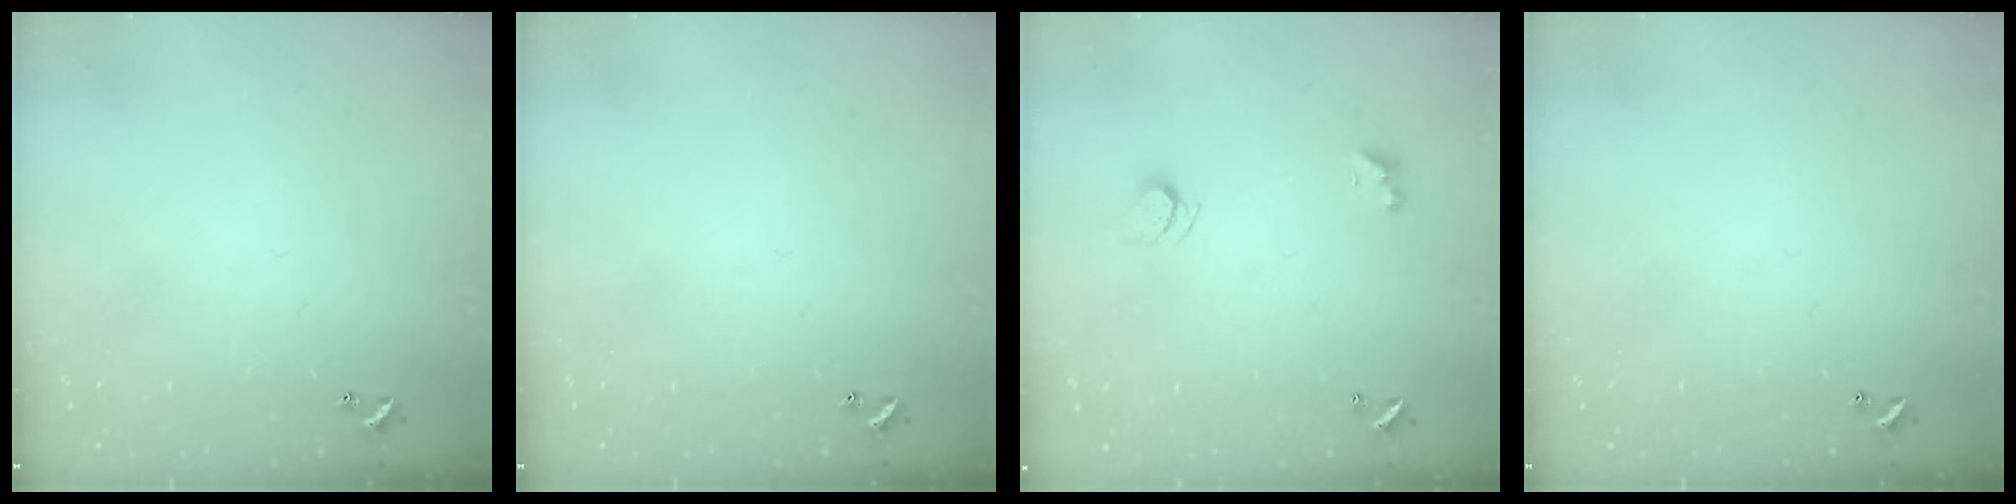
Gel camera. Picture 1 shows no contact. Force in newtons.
{"total": 0.0}
{"total": 2.5, "press": 2.4, "slide": 0.7}
{"total": 0.0}